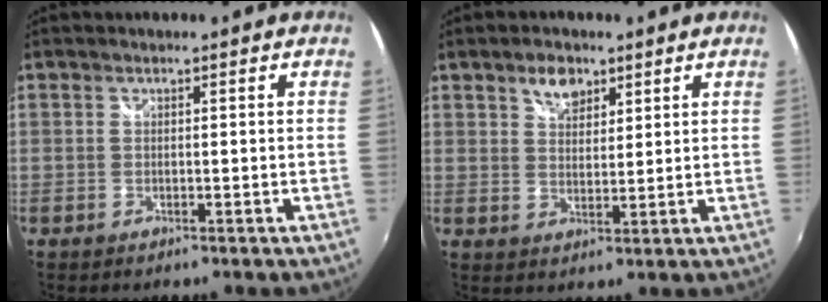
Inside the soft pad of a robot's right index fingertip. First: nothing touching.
{"total": 5.0, "force": [3.2, 2.9, 2.5], "torque": [-0.030, 0.008, 0.056]}